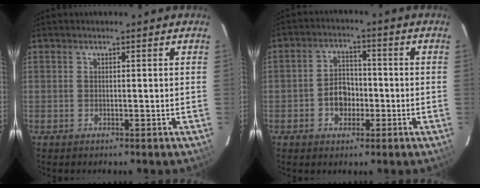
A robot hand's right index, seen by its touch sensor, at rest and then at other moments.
{"total": 5.7, "force": [-1.7, 4.4, 3.2], "torque": [-0.062, 0.015, -0.025]}